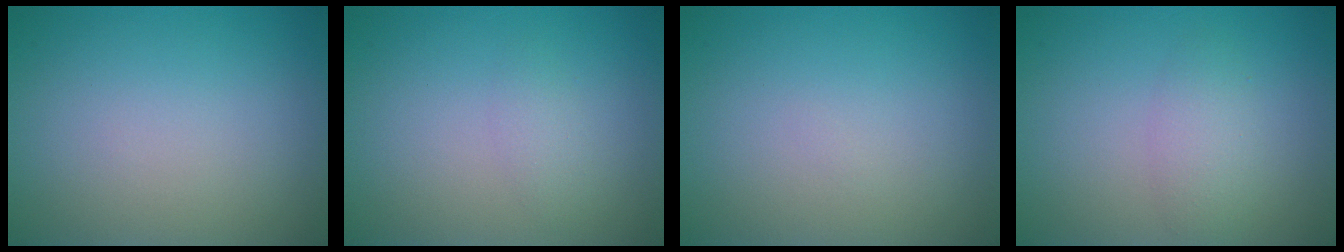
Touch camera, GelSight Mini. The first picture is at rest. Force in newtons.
{"total": 1.1, "press": 1.1, "slide": 0.1}
{"total": 0.0}
{"total": 2.2, "press": 2.2, "slide": 0.0}